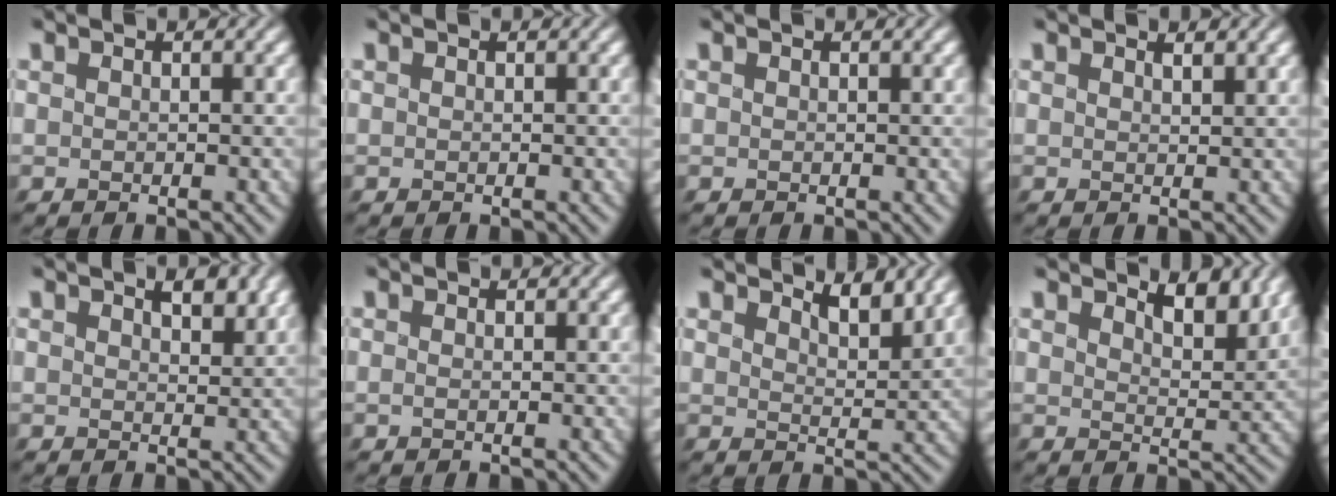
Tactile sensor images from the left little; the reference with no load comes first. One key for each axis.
{"total": 0.0}
{"total": 0.0}
{"total": 1.1, "fx": 0.8, "fy": 0.3, "fz": 0.7, "tx": -0.010, "ty": -0.002, "tz": 0.017}
{"total": 2.9, "fx": 1.6, "fy": 1.5, "fz": 1.9, "tx": -0.033, "ty": -0.003, "tz": 0.026}
{"total": 0.0}
{"total": 3.0, "fx": 2.4, "fy": 0.7, "fz": 1.5, "tx": -0.028, "ty": -0.004, "tz": 0.028}
{"total": 3.9, "fx": 2.8, "fy": 1.5, "fz": 2.2, "tx": -0.037, "ty": -0.005, "tz": 0.034}